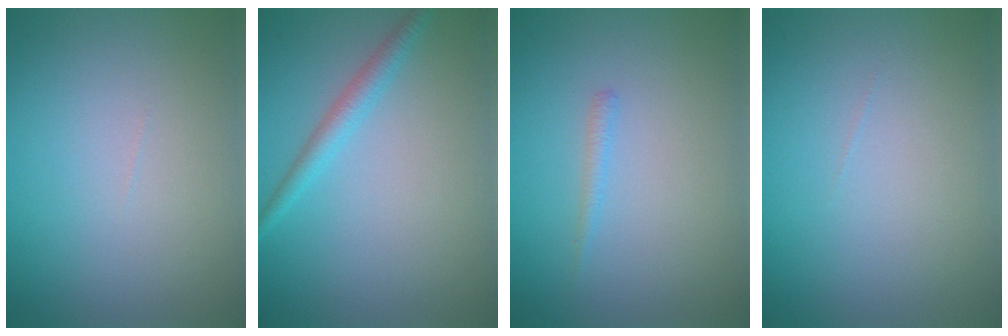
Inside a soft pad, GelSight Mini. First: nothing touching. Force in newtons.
{"total": 1.9, "press": 1.9, "slide": 0.1}
{"total": 0.7, "press": 0.7, "slide": 0.1}
{"total": 0.0}